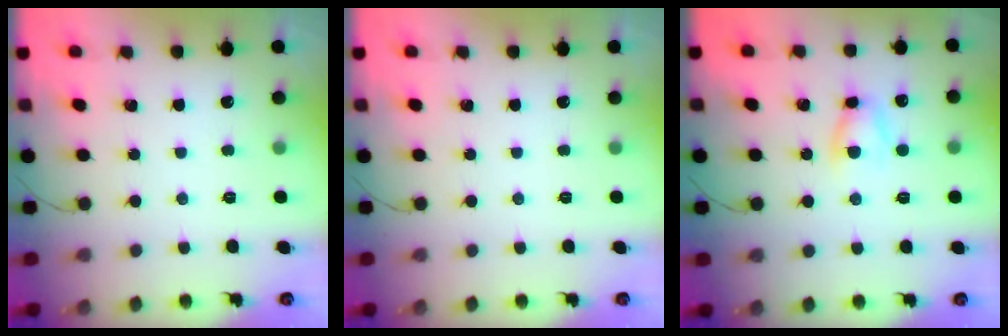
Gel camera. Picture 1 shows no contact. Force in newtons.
{"total": 0.0}
{"total": 5.3, "press": 5.3, "slide": 0.8}